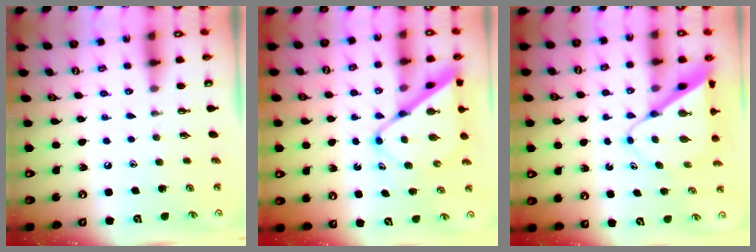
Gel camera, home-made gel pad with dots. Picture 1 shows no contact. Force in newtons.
{"total": 11.7, "press": 11.6, "slide": 1.2}
{"total": 9.0, "press": 8.9, "slide": 0.5}